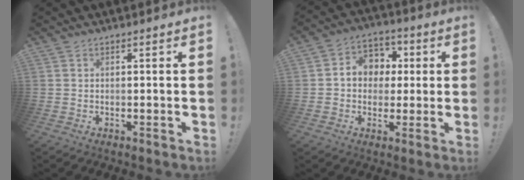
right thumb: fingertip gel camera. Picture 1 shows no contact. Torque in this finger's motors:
{"motor_torque": [1.31, 1.27, 0.69, -0.18, 0.00]}